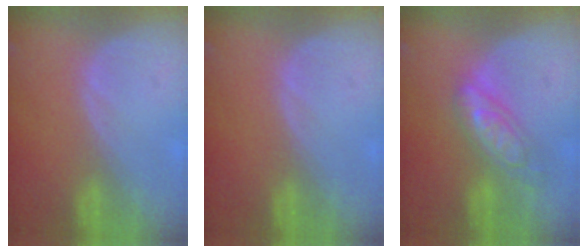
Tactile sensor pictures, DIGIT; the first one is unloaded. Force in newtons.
{"total": 0.0}
{"total": 6.3, "press": 6.3, "slide": 0.4}